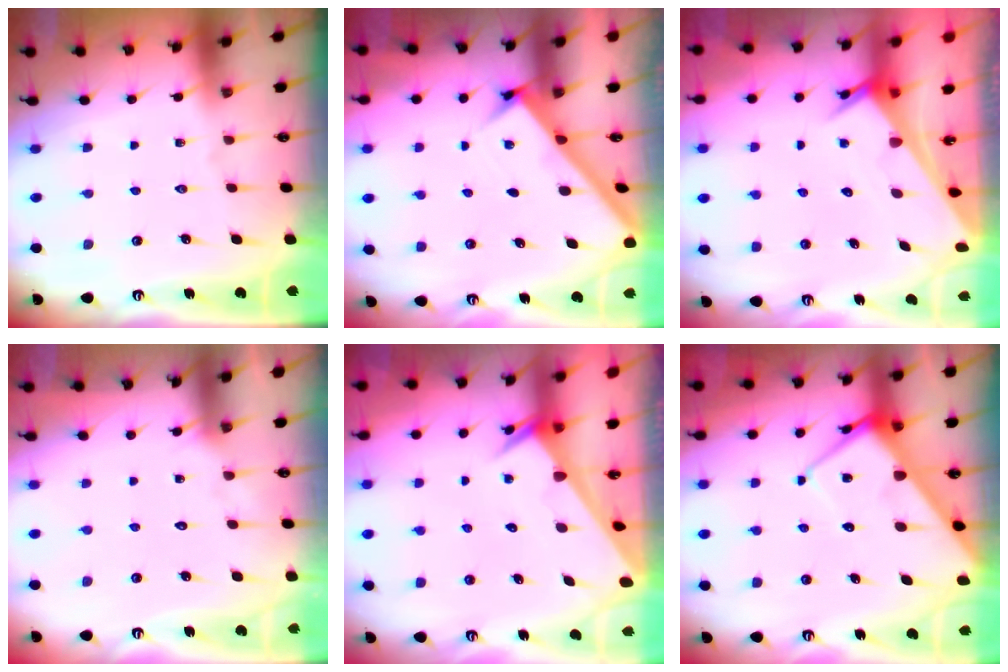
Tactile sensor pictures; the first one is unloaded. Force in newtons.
{"total": 2.4, "press": 2.4, "slide": 0.2}
{"total": 3.2, "press": 3.2, "slide": 0.2}
{"total": 1.9, "press": 1.9, "slide": 0.1}
{"total": 2.5, "press": 2.5, "slide": 0.1}
{"total": 8.4, "press": 8.4, "slide": 0.6}